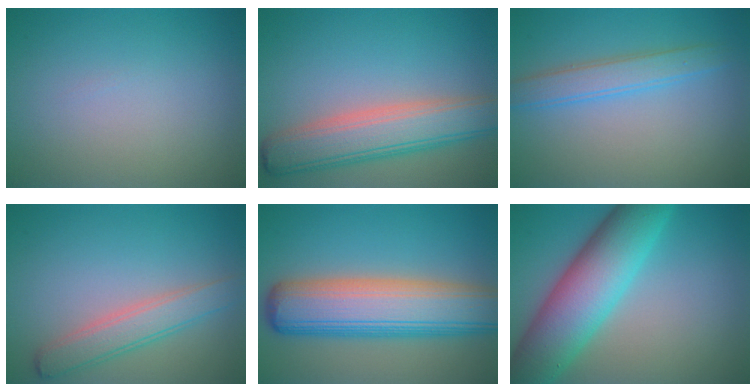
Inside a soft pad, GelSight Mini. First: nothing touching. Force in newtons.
{"total": 6.8, "press": 6.8, "slide": 0.5}
{"total": 3.0, "press": 3.0, "slide": 0.0}
{"total": 4.4, "press": 4.4, "slide": 0.1}
{"total": 10.5, "press": 10.5, "slide": 0.5}
{"total": 10.2, "press": 10.2, "slide": 0.2}